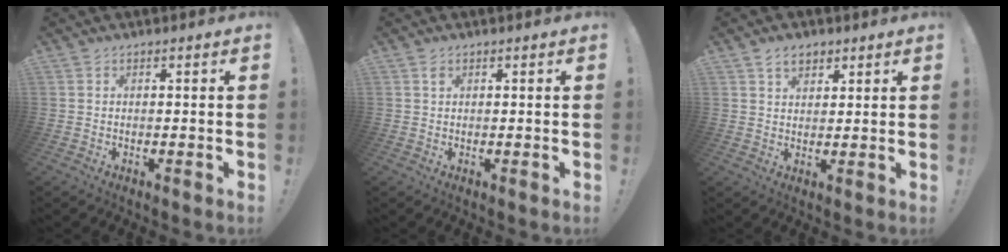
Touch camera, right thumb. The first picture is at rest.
{"total": 1.0, "force": [0.5, 0.5, 0.6], "torque": [-0.009, 0.000, 0.009]}
{"total": 4.9, "force": [2.9, 3.1, 2.5], "torque": [-0.042, -0.003, 0.053]}